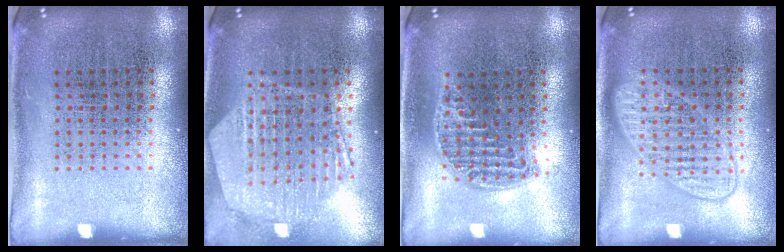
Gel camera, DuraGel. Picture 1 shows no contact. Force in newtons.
{"total": 1.4, "press": 1.4, "slide": 0.3}
{"total": 1.2, "press": 1.1, "slide": 0.5}
{"total": 1.5, "press": 1.5, "slide": 0.2}